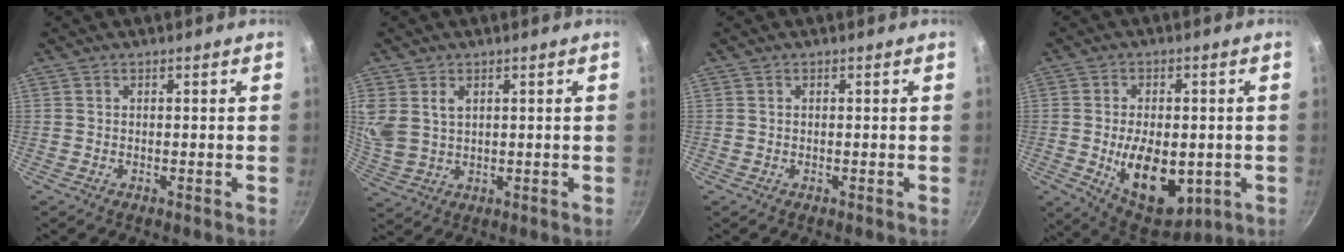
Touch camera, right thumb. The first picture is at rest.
{"total": 7.0, "force": [2.5, 4.8, 4.3], "torque": [-0.082, -0.010, 0.059]}
{"total": 0.0}
{"total": 14.7, "force": [-2.5, 8.6, 11.6], "torque": [-0.149, -0.010, -0.020]}